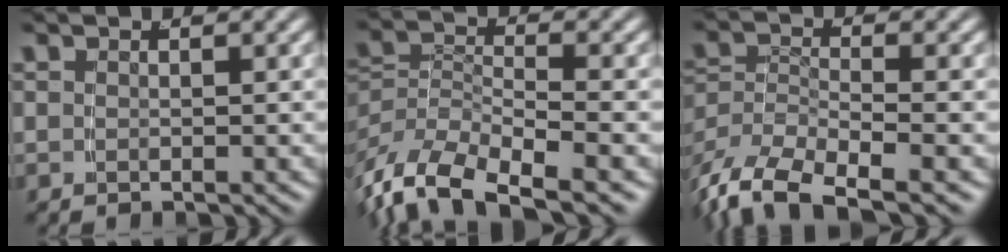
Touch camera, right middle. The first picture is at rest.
{"total": 10.0, "force": [-5.2, 6.1, 5.9], "torque": [-0.135, -0.039, -0.073]}
{"total": 9.0, "force": [-5.3, 5.4, 4.9], "torque": [-0.113, -0.036, -0.077]}